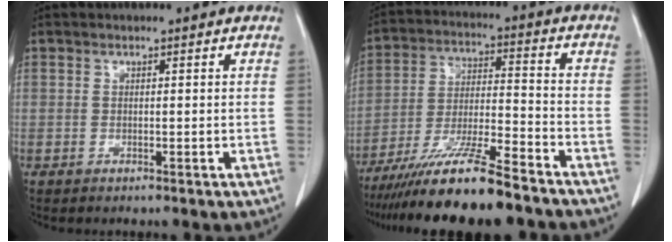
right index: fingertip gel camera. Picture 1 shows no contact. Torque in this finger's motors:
{"motor_torque": [1.08, -1.06, 0.59, 0.21]}